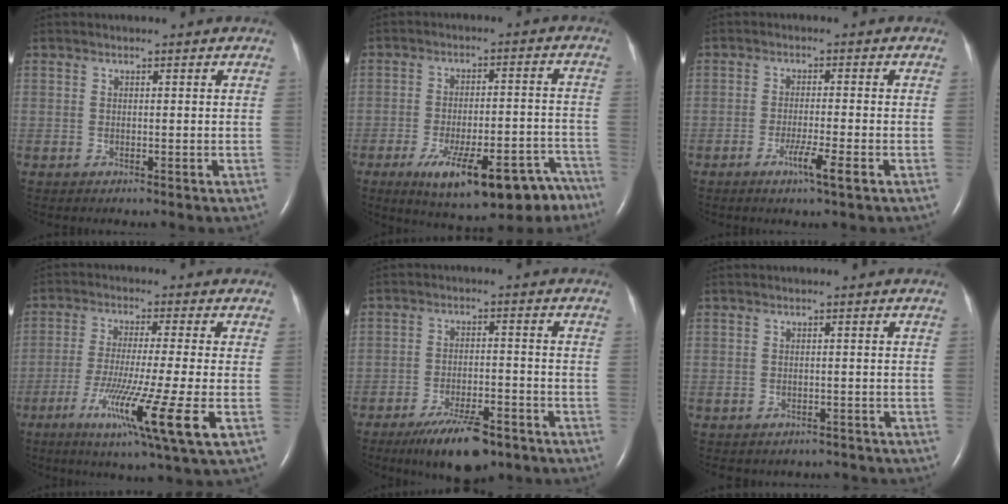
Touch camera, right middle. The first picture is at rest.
{"total": 17.2, "force": [-11.5, 5.4, 11.6], "torque": [-0.119, 0.023, -0.162]}
{"total": 4.1, "force": [-2.0, -0.4, 3.5], "torque": [-0.063, -0.008, -0.037]}
{"total": 13.2, "force": [-5.0, -1.3, 12.1], "torque": [-0.224, -0.046, -0.087]}
{"total": 9.7, "force": [-6.8, 2.8, 6.3], "torque": [-0.108, -0.011, -0.108]}
{"total": 3.3, "force": [-2.8, 1.6, 0.2], "torque": [-0.007, 0.007, -0.034]}